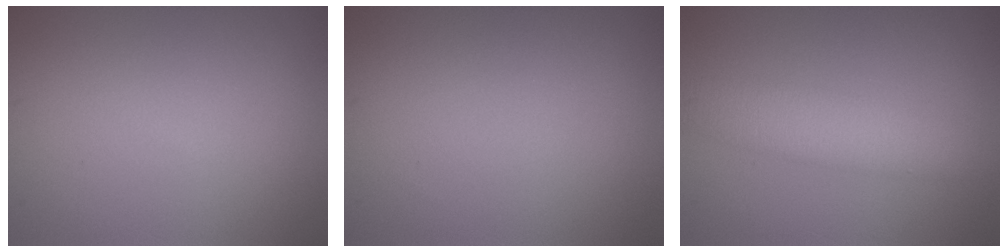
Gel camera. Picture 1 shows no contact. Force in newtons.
{"total": 0.0}
{"total": 3.9, "press": 3.9, "slide": 0.0}